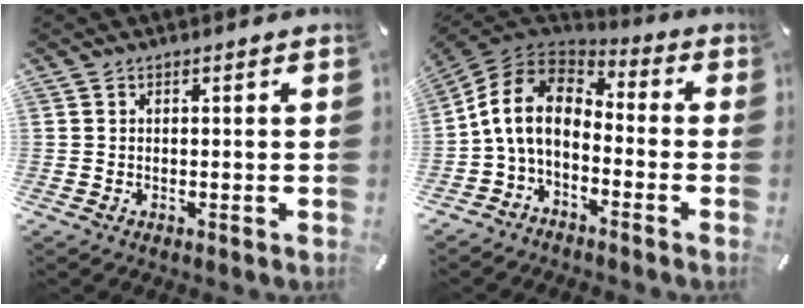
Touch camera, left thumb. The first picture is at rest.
{"total": 11.7, "force": [-2.2, 7.7, 8.5], "torque": [-0.192, 0.017, -0.047]}